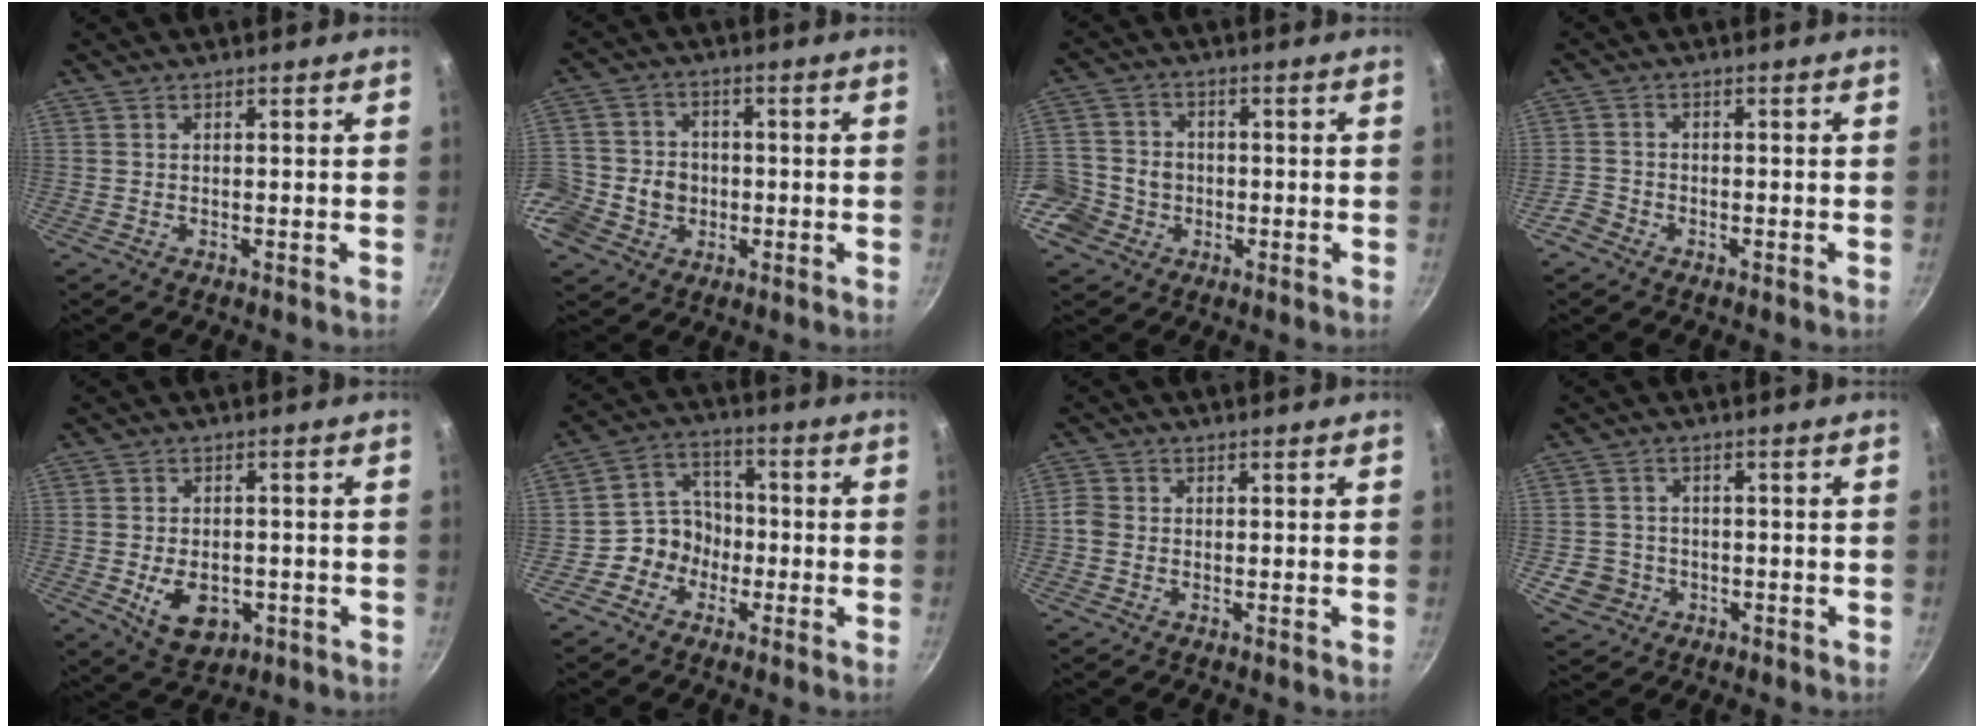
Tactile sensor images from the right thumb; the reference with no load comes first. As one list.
[{"total": 13.0, "force": [-3.3, 11.4, 5.3], "torque": [-0.105, 0.031, -0.065]}, {"total": 11.3, "force": [-3.7, 9.9, 4.2], "torque": [-0.072, 0.035, -0.077]}, {"total": 3.0, "force": [-2.2, 2.0, 0.8], "torque": [-0.015, 0.024, -0.044]}, {"total": 8.9, "force": [-2.5, 6.0, 6.2], "torque": [-0.080, 0.002, -0.027]}, {"total": 7.9, "force": [-2.9, 6.9, 2.5], "torque": [0.003, 0.045, -0.064]}, {"total": 2.3, "force": [-0.8, 1.9, 1.1], "torque": [-0.021, 0.008, -0.022]}, {"total": 5.5, "force": [-1.7, 5.1, 1.4], "torque": [-0.009, 0.021, -0.021]}]